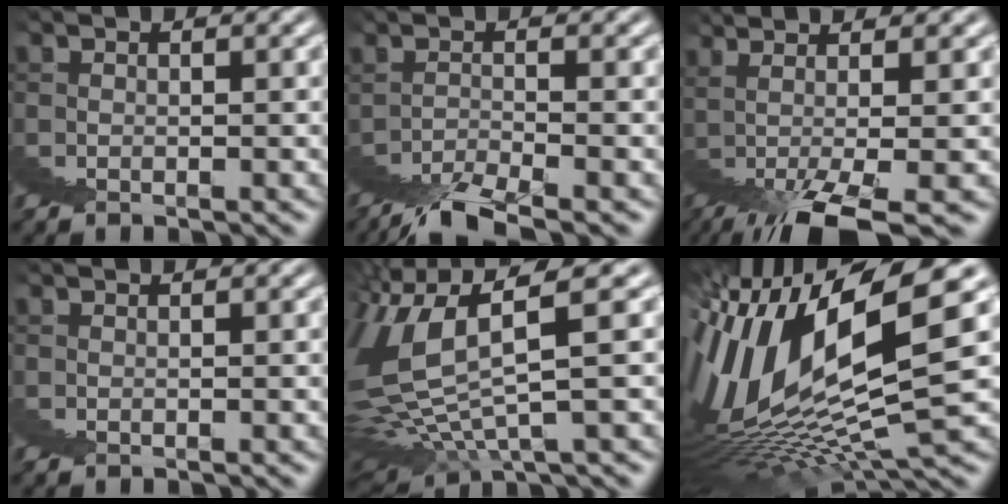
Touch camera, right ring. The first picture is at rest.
{"total": 2.6, "force": [-0.8, -1.6, 1.9], "torque": [-0.024, 0.016, -0.019]}
{"total": 5.1, "force": [2.0, -2.6, 3.9], "torque": [-0.038, 0.030, 0.030]}
{"total": 0.0}
{"total": 4.4, "force": [2.7, 0.7, 3.4], "torque": [-0.085, -0.008, 0.056]}
{"total": 8.8, "force": [3.1, 1.3, 8.2], "torque": [-0.125, 0.018, 0.043]}